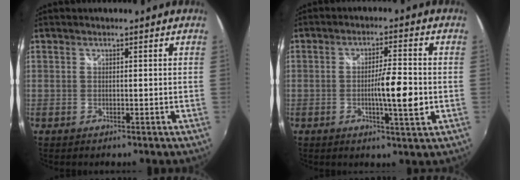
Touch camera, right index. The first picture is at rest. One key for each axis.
{"total": 7.3, "fx": -1.4, "fy": 0.6, "fz": 7.2, "tx": -0.118, "ty": -0.008, "tz": -0.021}